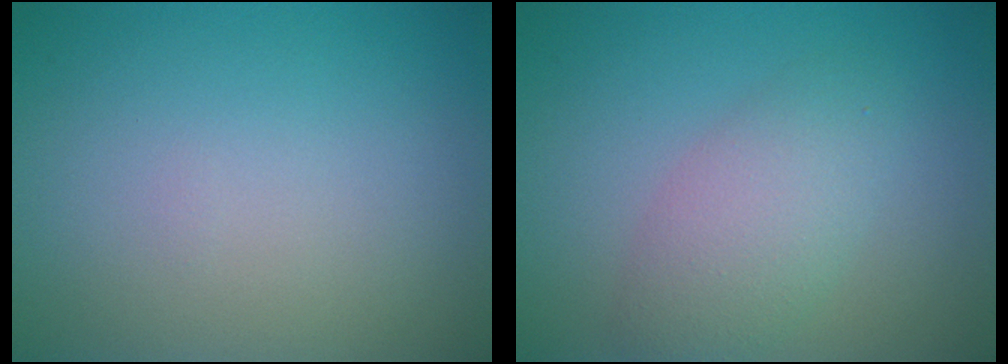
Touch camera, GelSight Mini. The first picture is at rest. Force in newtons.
{"total": 3.7, "press": 3.7, "slide": 0.2}